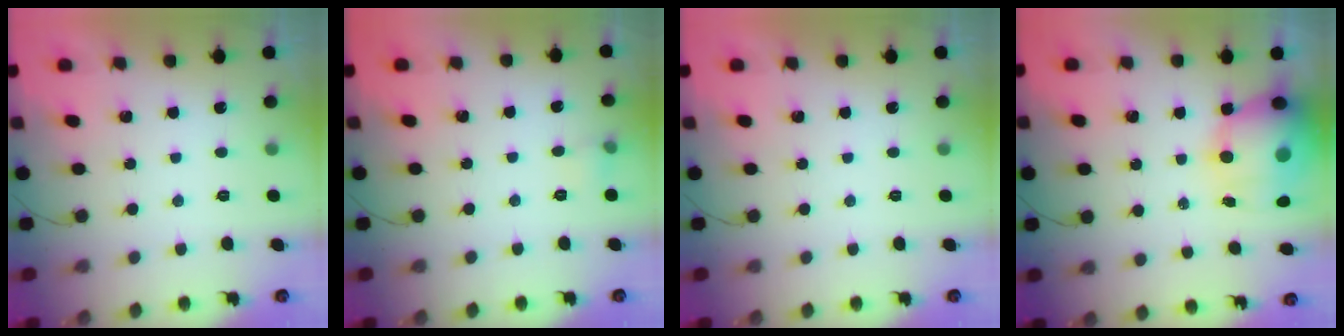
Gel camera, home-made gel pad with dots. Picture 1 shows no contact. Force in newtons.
{"total": 4.6, "press": 4.4, "slide": 1.2}
{"total": 0.0}
{"total": 14.3, "press": 13.9, "slide": 3.3}